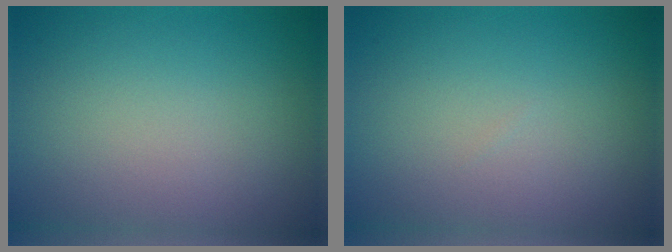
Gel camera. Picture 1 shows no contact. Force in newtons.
{"total": 0.0}